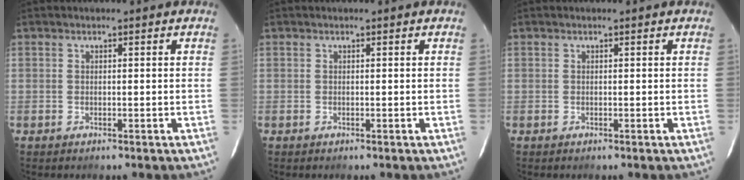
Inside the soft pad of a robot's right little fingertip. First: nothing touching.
{"total": 0.0}
{"total": 0.0}